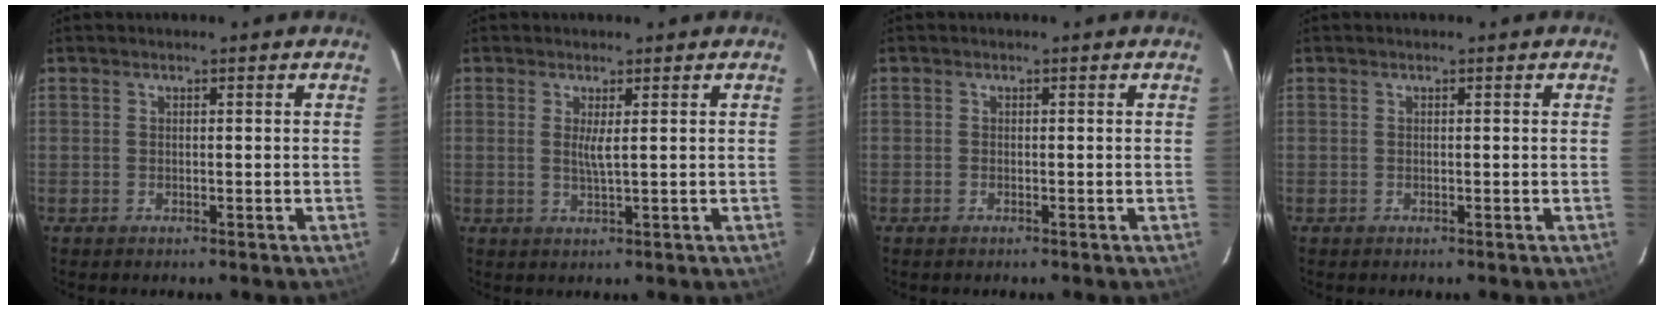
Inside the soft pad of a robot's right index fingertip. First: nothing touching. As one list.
[{"total": 2.3, "force": [0.6, -0.1, 2.2], "torque": [-0.039, -0.004, 0.008]}, {"total": 0.6, "force": [-0.5, 0.3, 0.2], "torque": [-0.003, -0.002, -0.011]}, {"total": 0.0}]